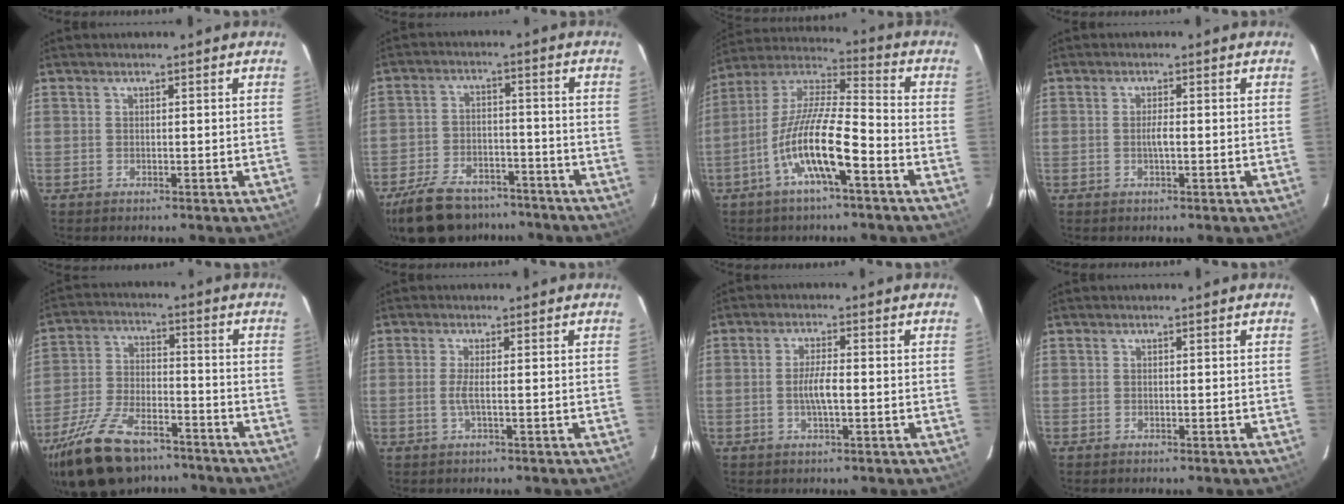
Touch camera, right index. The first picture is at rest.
{"total": 17.2, "force": [-13.5, 7.9, 7.2], "torque": [-0.169, 0.009, -0.202]}
{"total": 14.4, "force": [-6.4, 2.5, 12.7], "torque": [-0.244, -0.004, -0.127]}
{"total": 1.8, "force": [-0.4, 0.2, 1.7], "torque": [-0.032, 0.000, -0.009]}
{"total": 20.8, "force": [-15.5, 8.9, 10.7], "torque": [-0.228, -0.019, -0.260]}
{"total": 2.1, "force": [-0.5, -0.4, 2.0], "torque": [-0.035, -0.001, -0.010]}
{"total": 3.8, "force": [-0.7, 0.7, 3.7], "torque": [-0.068, 0.000, -0.012]}
{"total": 0.0}